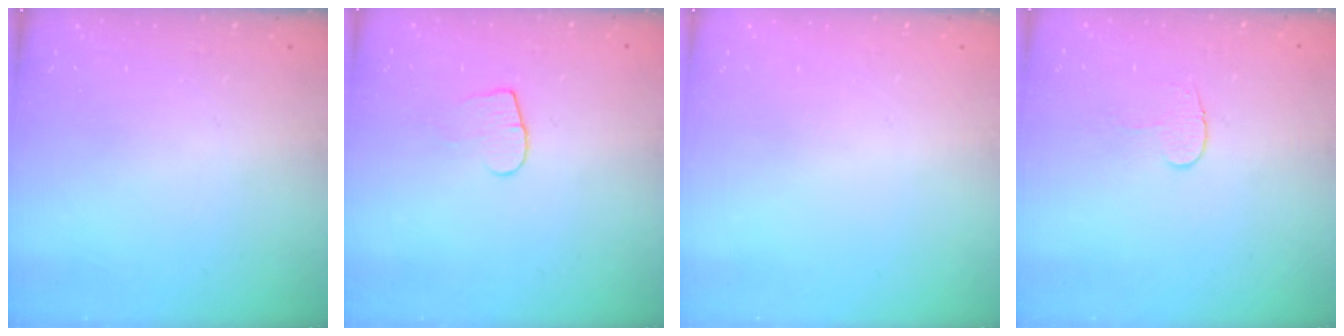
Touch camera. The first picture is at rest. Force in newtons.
{"total": 7.3, "press": 7.3, "slide": 0.5}
{"total": 0.0}
{"total": 4.4, "press": 4.4, "slide": 0.5}